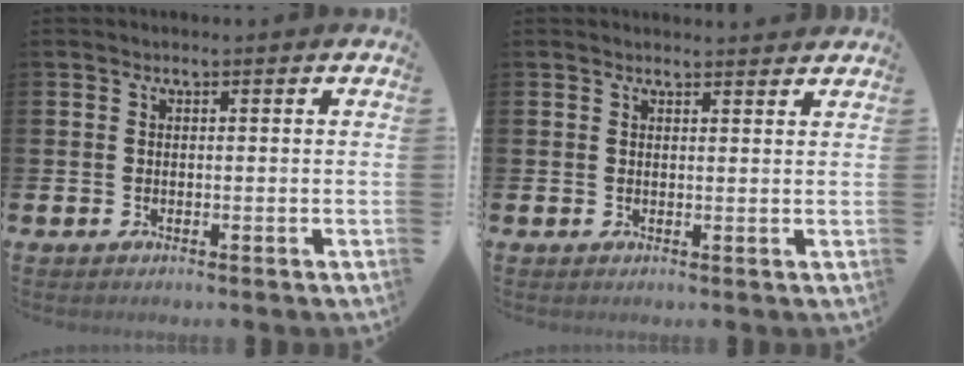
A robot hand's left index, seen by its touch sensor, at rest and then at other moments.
{"total": 1.5, "force": [1.5, 0.1, -0.1], "torque": [0.013, -0.010, 0.025]}